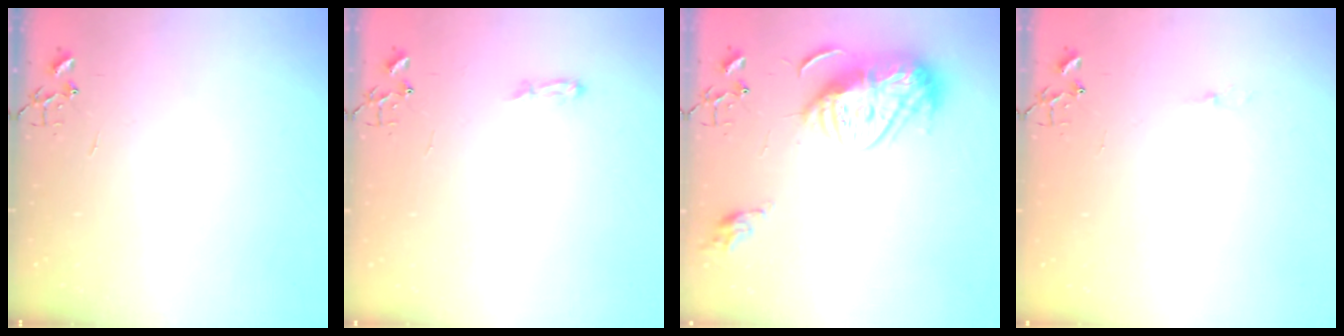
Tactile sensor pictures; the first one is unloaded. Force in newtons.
{"total": 3.4, "press": 3.3, "slide": 0.5}
{"total": 15.5, "press": 15.4, "slide": 1.4}
{"total": 3.6, "press": 3.6, "slide": 0.5}